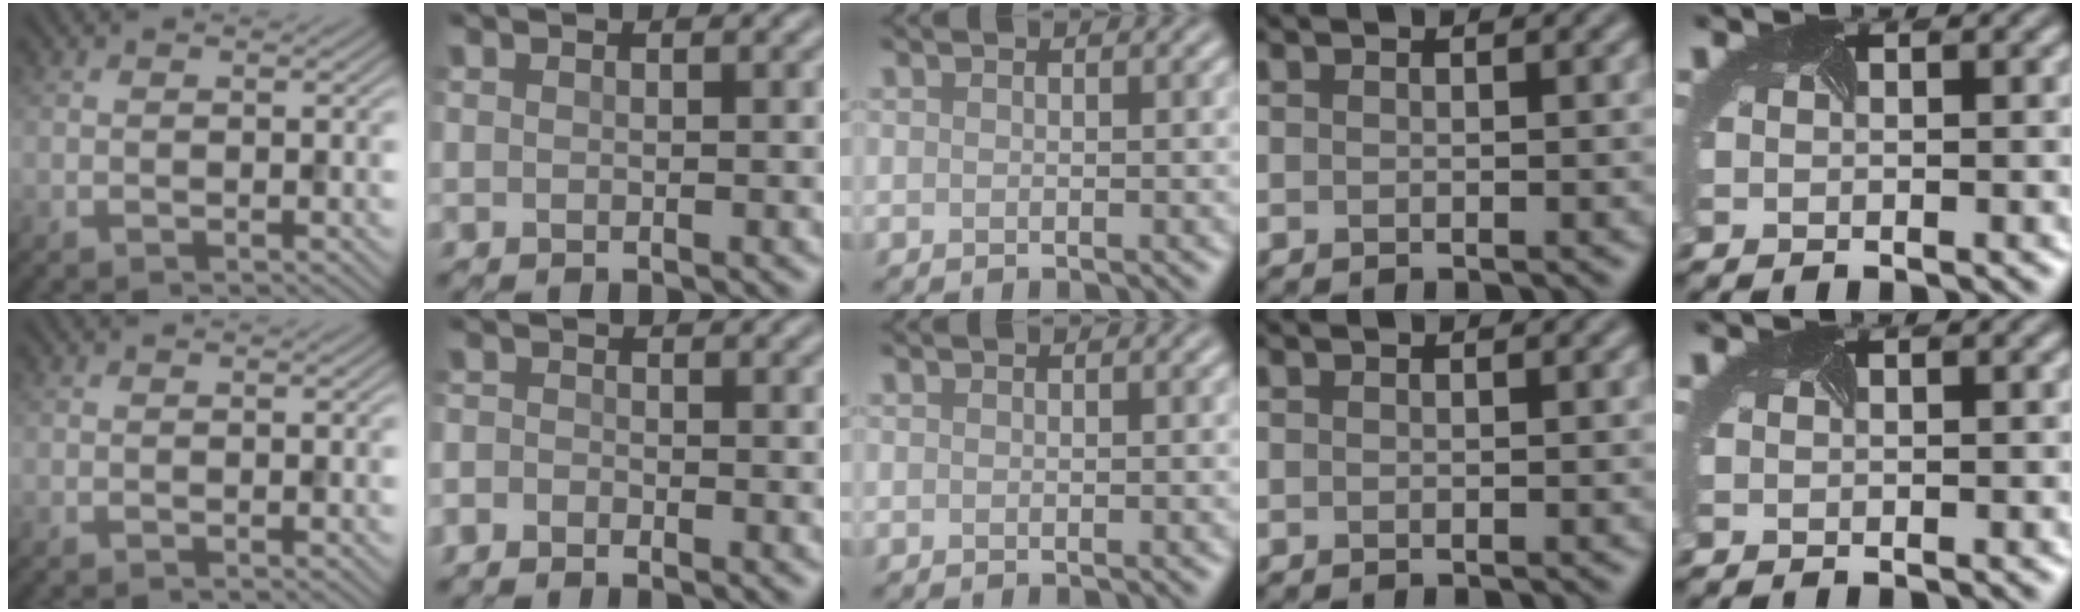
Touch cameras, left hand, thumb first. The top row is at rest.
{"index": {"total": 1.2, "force": [-1.1, 0.5, 0.0], "torque": [0.005, -0.002, -0.027]}}